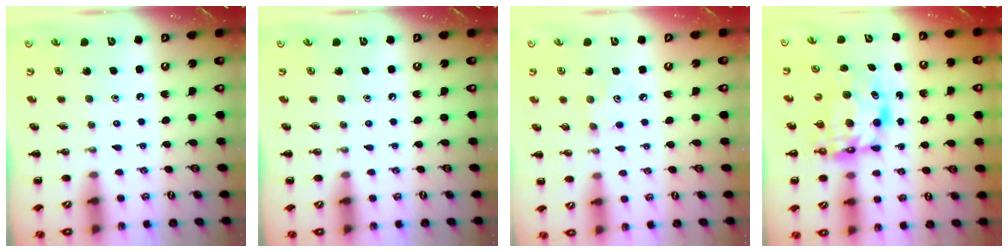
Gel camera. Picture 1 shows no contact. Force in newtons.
{"total": 0.0}
{"total": 3.5, "press": 3.4, "slide": 0.9}
{"total": 9.5, "press": 9.4, "slide": 1.7}